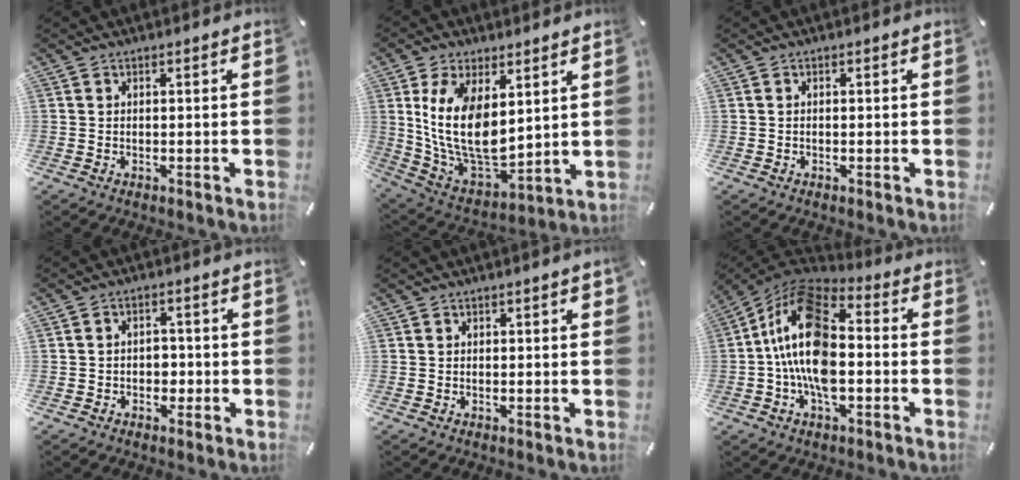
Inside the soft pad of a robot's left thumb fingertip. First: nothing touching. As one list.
[{"total": 16.3, "force": [4.5, 9.9, 12.1], "torque": [-0.255, -0.040, 0.085]}, {"total": 0.6, "force": [-0.1, 0.4, 0.4], "torque": [-0.008, 0.001, -0.003]}, {"total": 3.5, "force": [-0.9, 2.9, 1.7], "torque": [-0.024, 0.001, -0.020]}, {"total": 0.7, "force": [0.3, 0.4, 0.4], "torque": [-0.007, 0.005, 0.003]}, {"total": 18.3, "force": [-2.4, 10.5, 14.7], "torque": [-0.302, 0.012, -0.045]}]